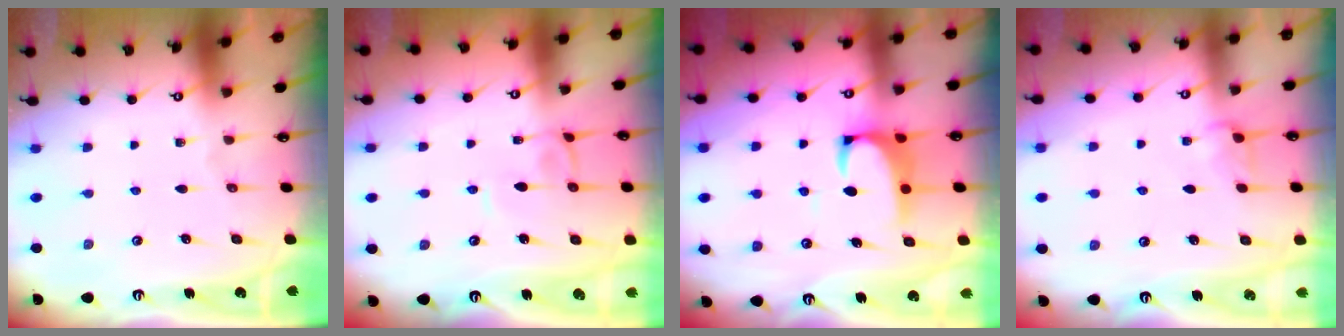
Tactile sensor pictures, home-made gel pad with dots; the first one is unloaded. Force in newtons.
{"total": 0.6, "press": 0.5, "slide": 0.2}
{"total": 2.4, "press": 2.3, "slide": 0.9}
{"total": 2.1, "press": 2.0, "slide": 0.6}